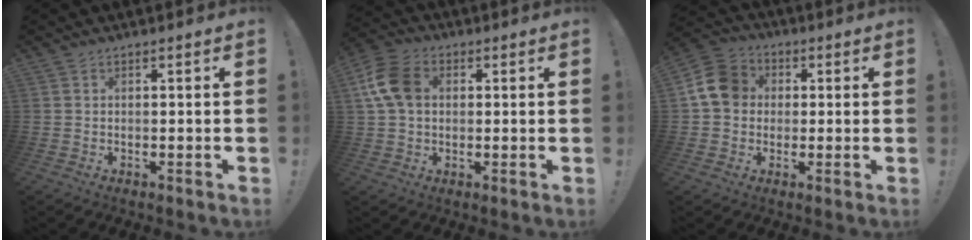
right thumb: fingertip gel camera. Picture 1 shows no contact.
{"total": 11.8, "force": [2.3, 8.5, 7.8], "torque": [-0.150, 0.014, 0.050]}
{"total": 11.1, "force": [1.5, 9.5, 5.6], "torque": [-0.088, 0.008, 0.033]}